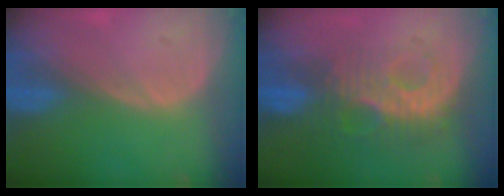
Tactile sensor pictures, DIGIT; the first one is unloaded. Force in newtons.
{"total": 9.3, "press": 8.3, "slide": 4.2}